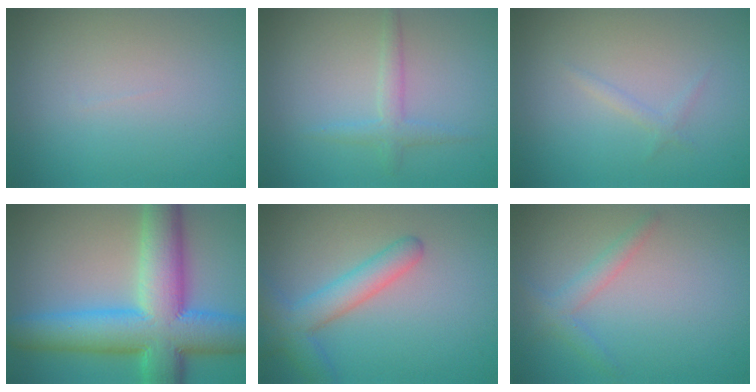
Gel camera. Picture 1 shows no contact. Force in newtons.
{"total": 1.8, "press": 1.8, "slide": 0.1}
{"total": 0.8, "press": 0.8, "slide": 0.0}
{"total": 12.9, "press": 12.9, "slide": 0.3}
{"total": 4.0, "press": 4.0, "slide": 0.3}
{"total": 1.9, "press": 1.9, "slide": 0.0}